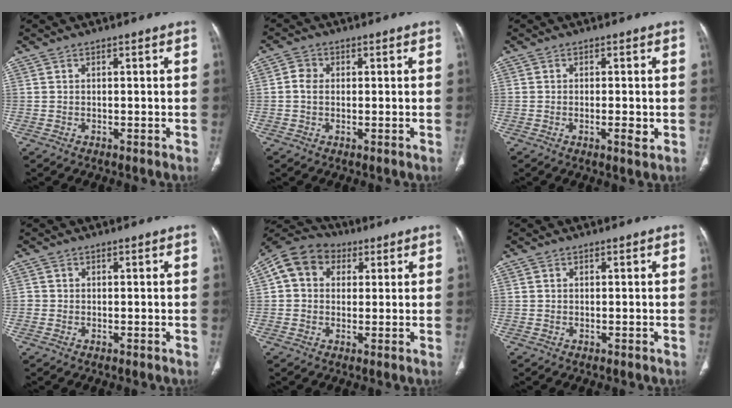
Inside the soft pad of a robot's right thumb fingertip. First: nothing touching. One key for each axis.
{"total": 2.6, "fx": 0.1, "fy": 2.2, "fz": 1.5, "tx": -0.024, "ty": 0.007, "tz": -0.002}
{"total": 2.7, "fx": -0.5, "fy": 0.7, "fz": 2.5, "tx": -0.039, "ty": -0.004, "tz": -0.007}
{"total": 0.8, "fx": -0.1, "fy": 0.8, "fz": 0.1, "tx": 0.006, "ty": 0.004, "tz": -0.003}
{"total": 10.0, "fx": 2.6, "fy": 8.2, "fz": 5.1, "tx": -0.077, "ty": 0.018, "tz": 0.034}
{"total": 0.0}